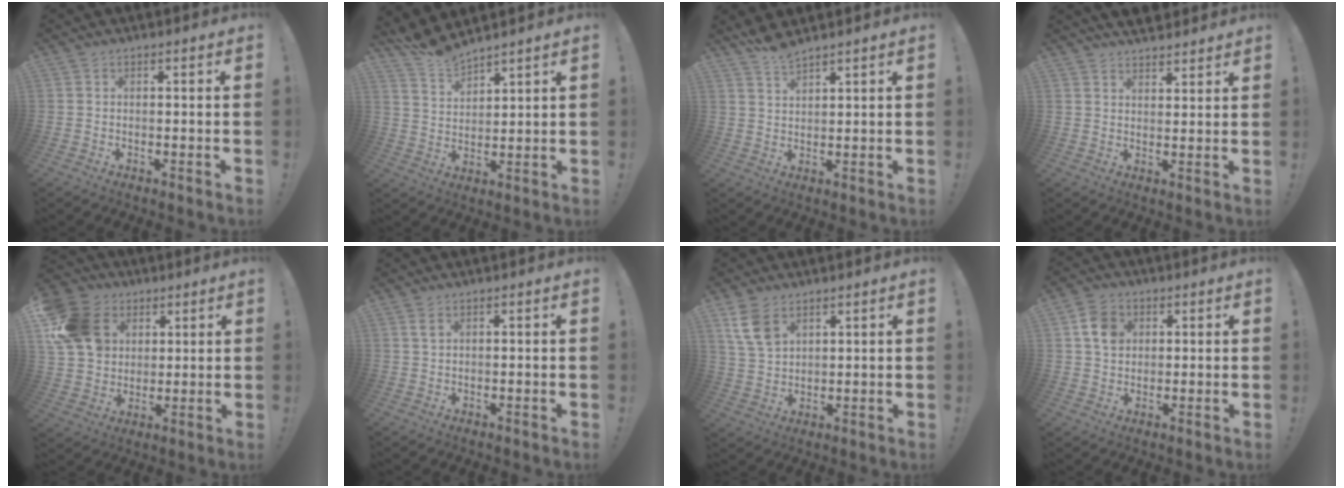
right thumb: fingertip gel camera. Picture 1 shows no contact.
{"total": 7.2, "force": [7.1, 1.1, 1.0], "torque": [-0.038, -0.052, 0.134]}
{"total": 4.5, "force": [4.2, 0.8, 1.5], "torque": [-0.034, -0.023, 0.078]}
{"total": 4.8, "force": [4.3, 1.9, 0.9], "torque": [-0.011, -0.027, 0.081]}
{"total": 17.0, "force": [5.7, 13.6, 8.4], "torque": [-0.139, -0.013, 0.117]}
{"total": 1.9, "force": [1.0, 0.5, 1.5], "torque": [-0.024, -0.002, 0.017]}
{"total": 8.5, "force": [4.9, 5.1, 4.7], "torque": [-0.085, -0.020, 0.096]}
{"total": 8.3, "force": [2.8, 6.5, 4.3], "torque": [-0.061, 0.003, 0.056]}